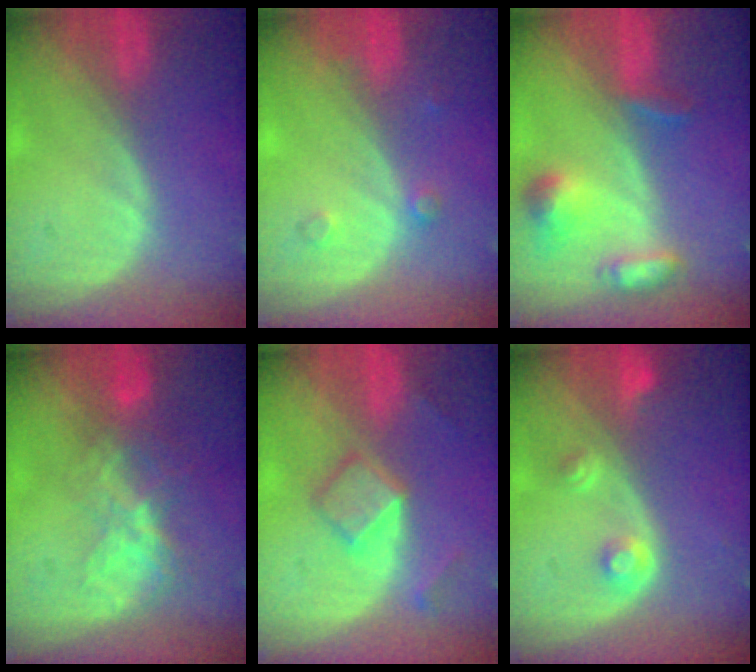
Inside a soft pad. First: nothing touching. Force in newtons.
{"total": 1.7, "press": 1.7, "slide": 0.3}
{"total": 5.9, "press": 5.7, "slide": 1.7}
{"total": 6.5, "press": 5.6, "slide": 3.2}
{"total": 5.3, "press": 4.5, "slide": 2.8}
{"total": 2.9, "press": 2.7, "slide": 1.0}